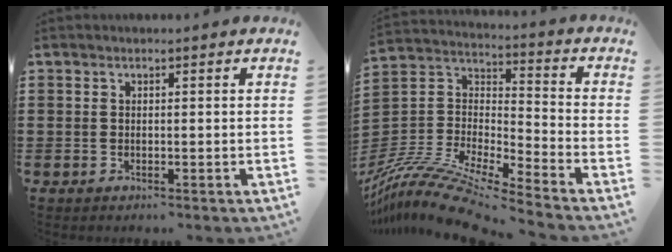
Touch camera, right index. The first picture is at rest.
{"total": 12.1, "force": [-10.7, 1.2, 5.5], "torque": [-0.124, 0.012, -0.220]}